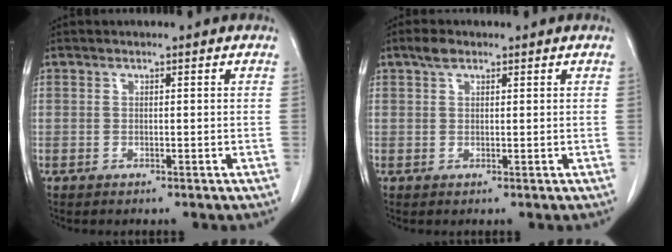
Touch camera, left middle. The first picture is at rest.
{"total": 1.8, "force": [1.3, 0.8, 1.0], "torque": [-0.022, 0.007, 0.023]}